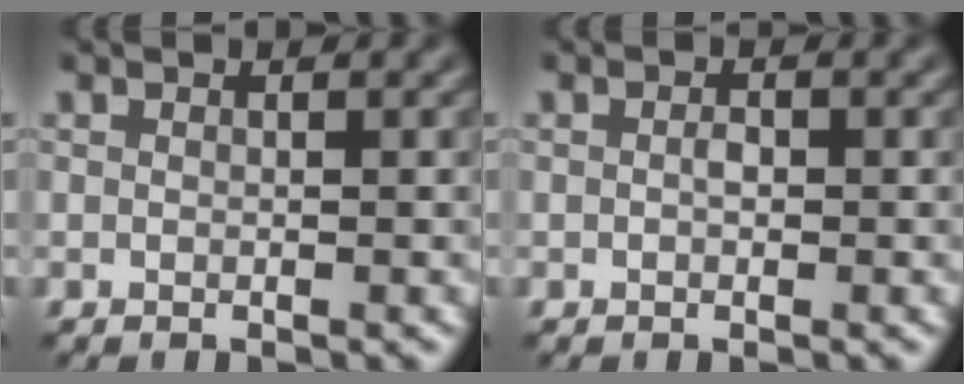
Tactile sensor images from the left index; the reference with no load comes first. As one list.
[{"total": 0.8, "force": [0.0, 0.5, 0.6], "torque": [-0.011, 0.000, -0.002]}]